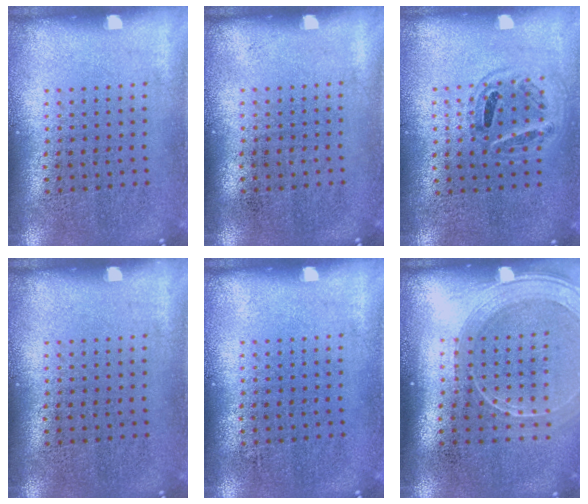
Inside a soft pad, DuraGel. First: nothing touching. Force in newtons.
{"total": 0.0}
{"total": 1.0, "press": 0.9, "slide": 0.3}
{"total": 0.0}
{"total": 0.0}
{"total": 2.0, "press": 1.8, "slide": 0.8}